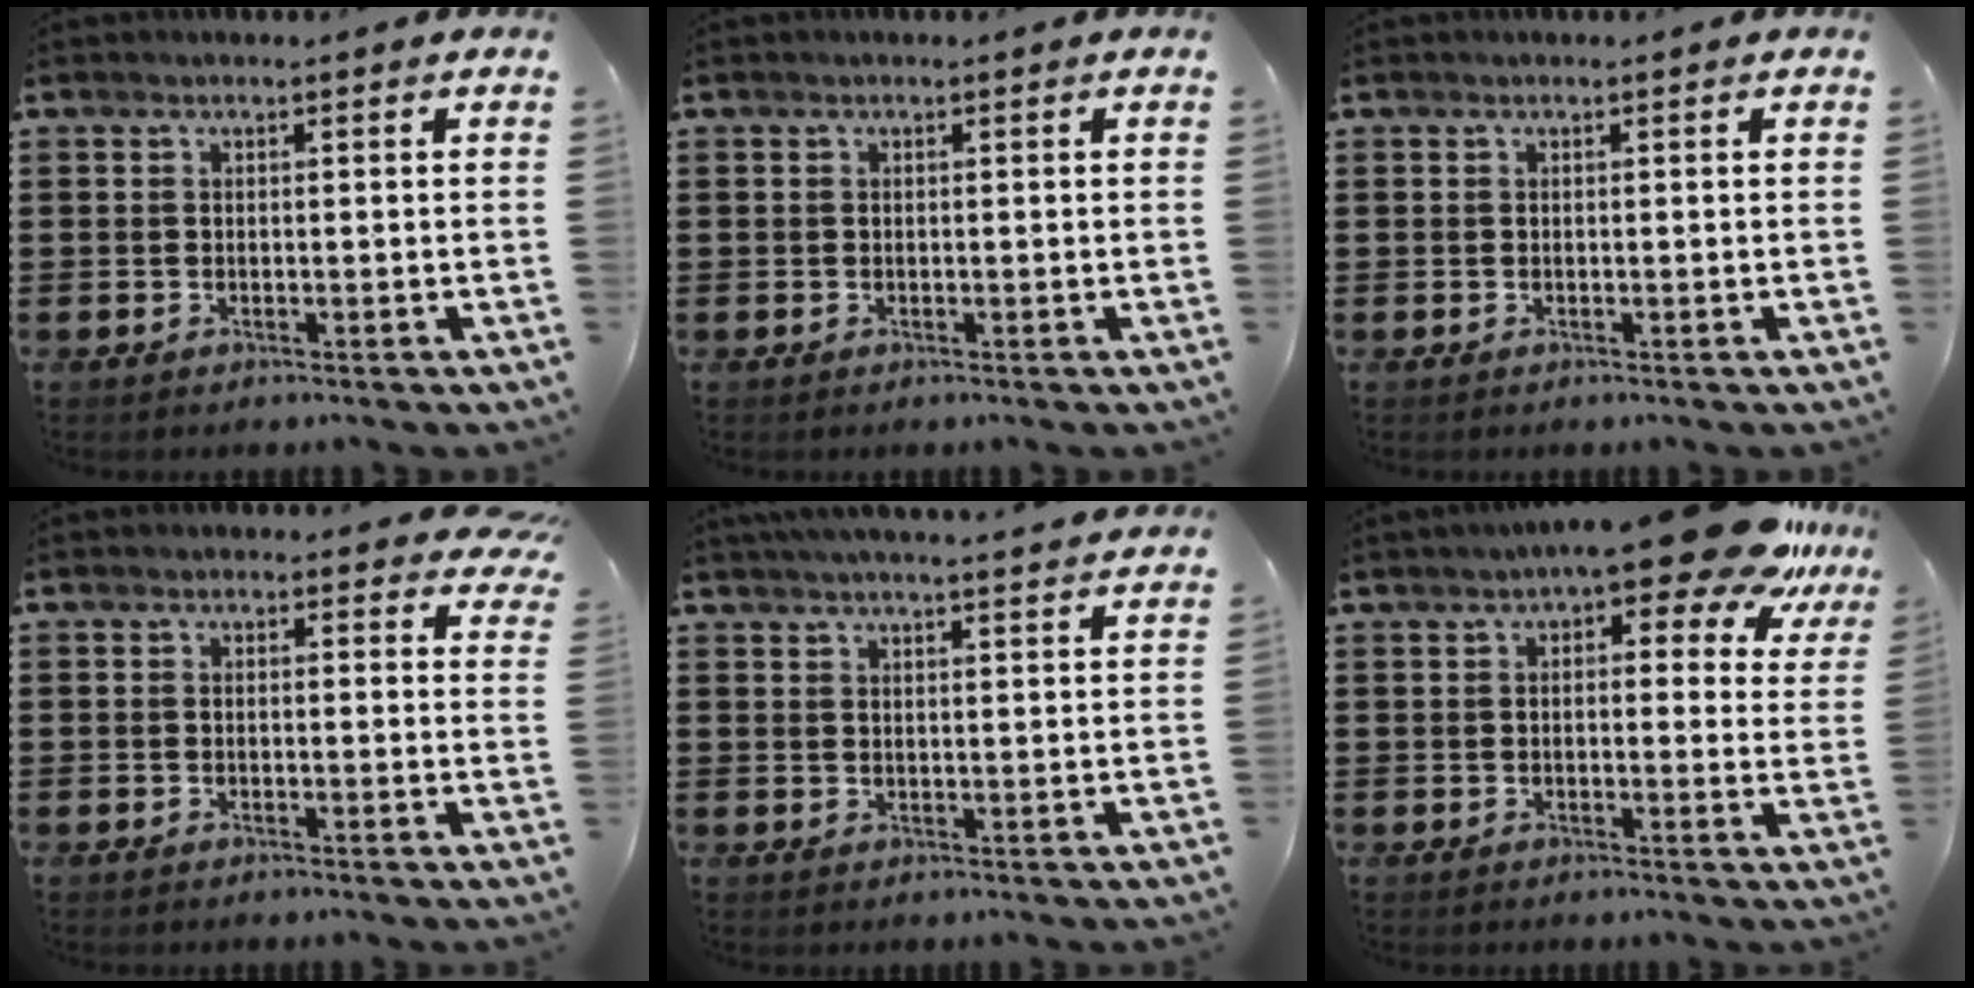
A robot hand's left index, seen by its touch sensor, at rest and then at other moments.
{"total": 0.0}
{"total": 0.0}
{"total": 2.0, "force": [1.8, 0.6, 0.7], "torque": [-0.003, -0.004, 0.031]}
{"total": 3.4, "force": [3.3, -0.5, 0.7], "torque": [-0.024, -0.012, 0.058]}
{"total": 10.9, "force": [7.8, 2.0, 7.3], "torque": [-0.106, -0.034, 0.130]}